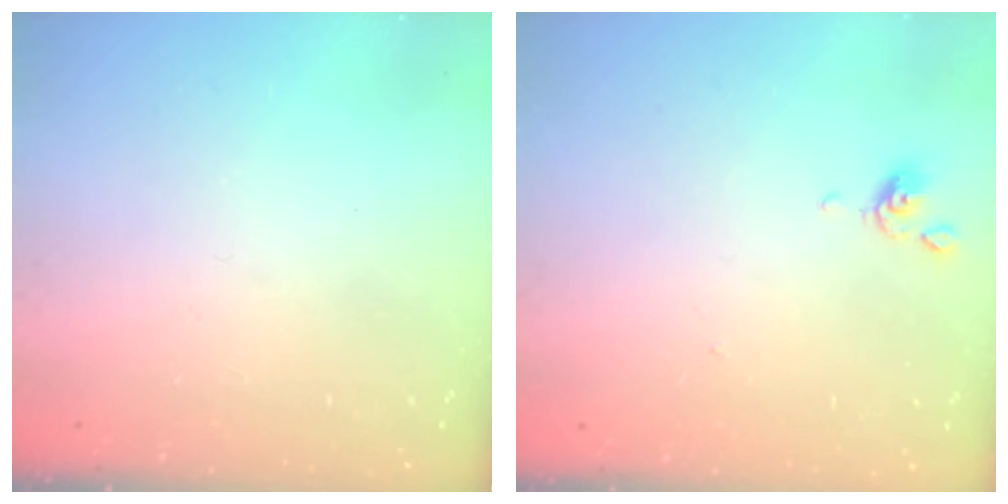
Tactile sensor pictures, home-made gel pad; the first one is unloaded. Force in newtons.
{"total": 0.5, "press": 0.1, "slide": 0.5}